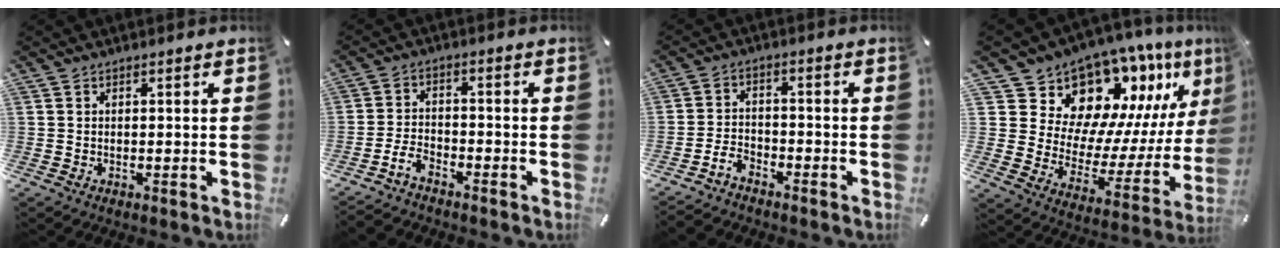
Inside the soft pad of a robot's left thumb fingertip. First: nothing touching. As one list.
[{"total": 4.9, "force": [-3.9, 2.2, 2.2], "torque": [-0.055, 0.016, -0.077]}, {"total": 4.5, "force": [-3.7, 2.2, 1.4], "torque": [-0.037, 0.018, -0.072]}, {"total": 15.3, "force": [13.0, 7.3, 3.6], "torque": [-0.047, -0.140, 0.222]}]